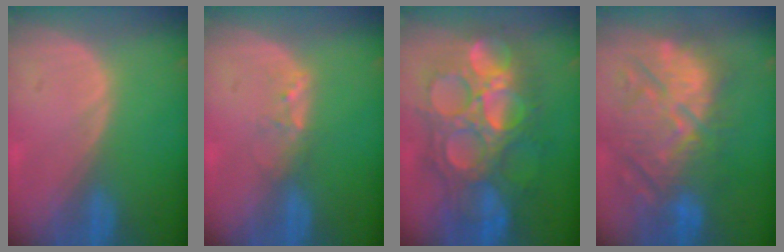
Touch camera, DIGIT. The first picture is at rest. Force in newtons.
{"total": 2.0, "press": 1.9, "slide": 0.4}
{"total": 13.6, "press": 13.5, "slide": 1.4}
{"total": 12.6, "press": 12.0, "slide": 3.8}